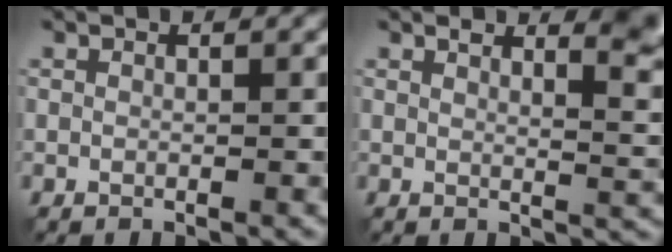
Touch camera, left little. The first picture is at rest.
{"total": 4.4, "force": [2.9, 1.3, 3.1], "torque": [-0.024, 0.006, 0.040]}